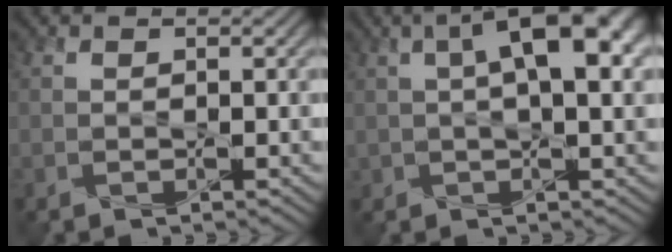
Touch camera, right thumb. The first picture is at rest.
{"total": 10.3, "force": [2.4, 4.4, 9.0], "torque": [-0.144, 0.012, 0.034]}